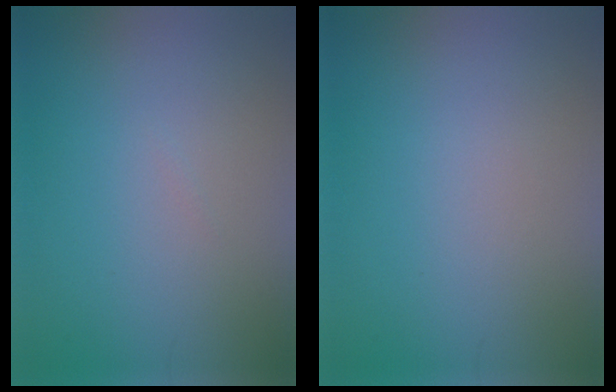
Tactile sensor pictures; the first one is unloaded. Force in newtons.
{"total": 0.0}